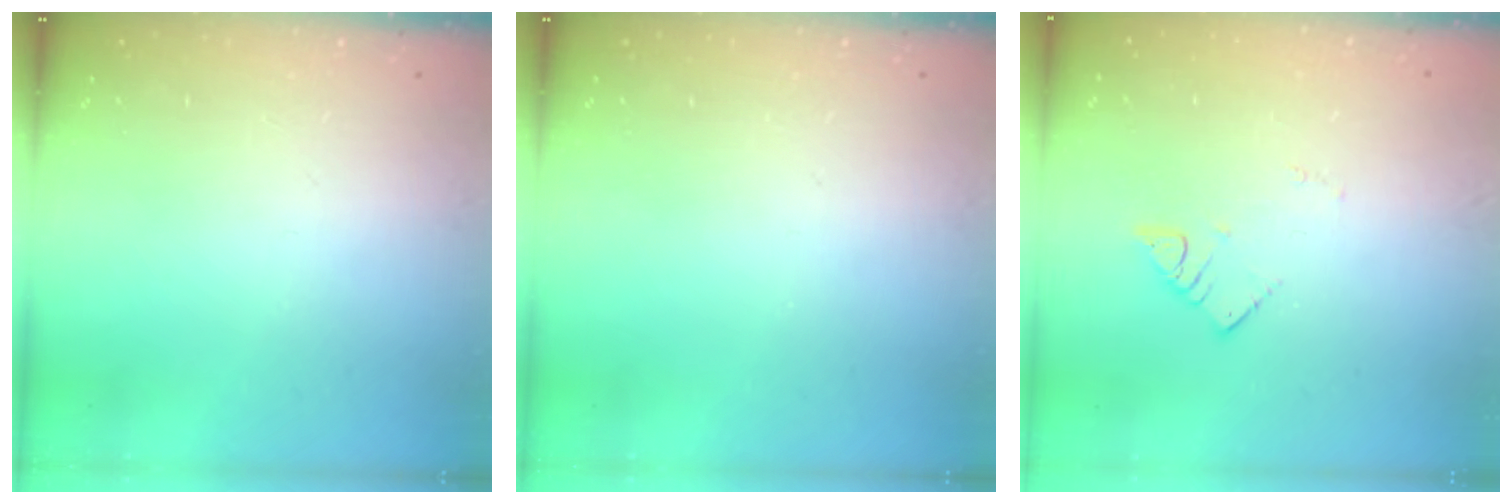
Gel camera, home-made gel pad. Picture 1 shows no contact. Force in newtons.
{"total": 0.0}
{"total": 2.6, "press": 2.6, "slide": 0.1}